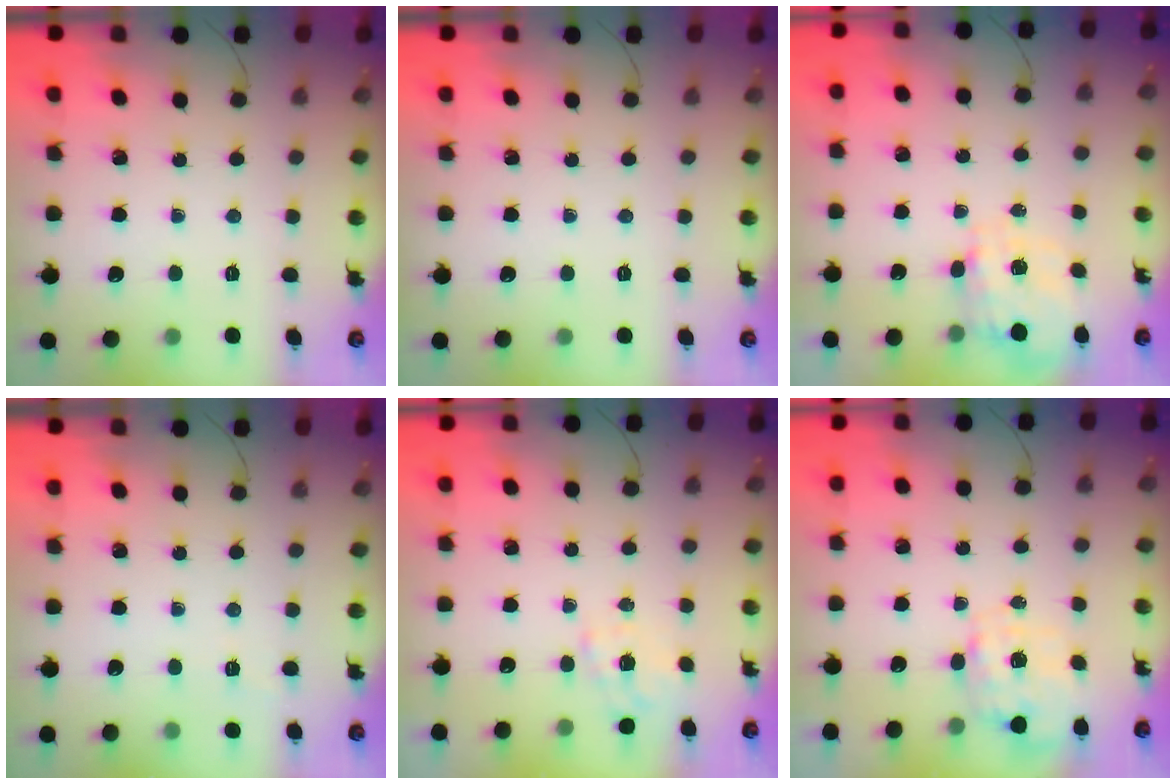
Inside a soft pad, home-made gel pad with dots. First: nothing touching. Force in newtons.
{"total": 0.0}
{"total": 3.6, "press": 3.4, "slide": 1.0}
{"total": 3.6, "press": 3.3, "slide": 1.3}
{"total": 1.0, "press": 0.7, "slide": 0.7}
{"total": 2.8, "press": 2.7, "slide": 0.9}